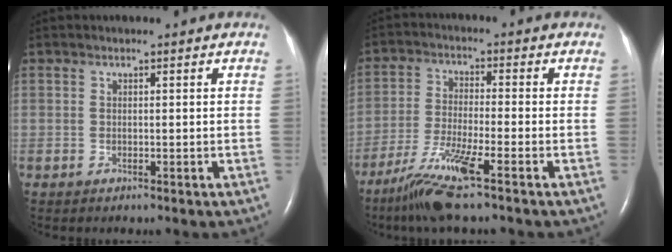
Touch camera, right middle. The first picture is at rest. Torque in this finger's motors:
{"motor_torque": [-0.10, -0.25, 0.13, 0.04]}